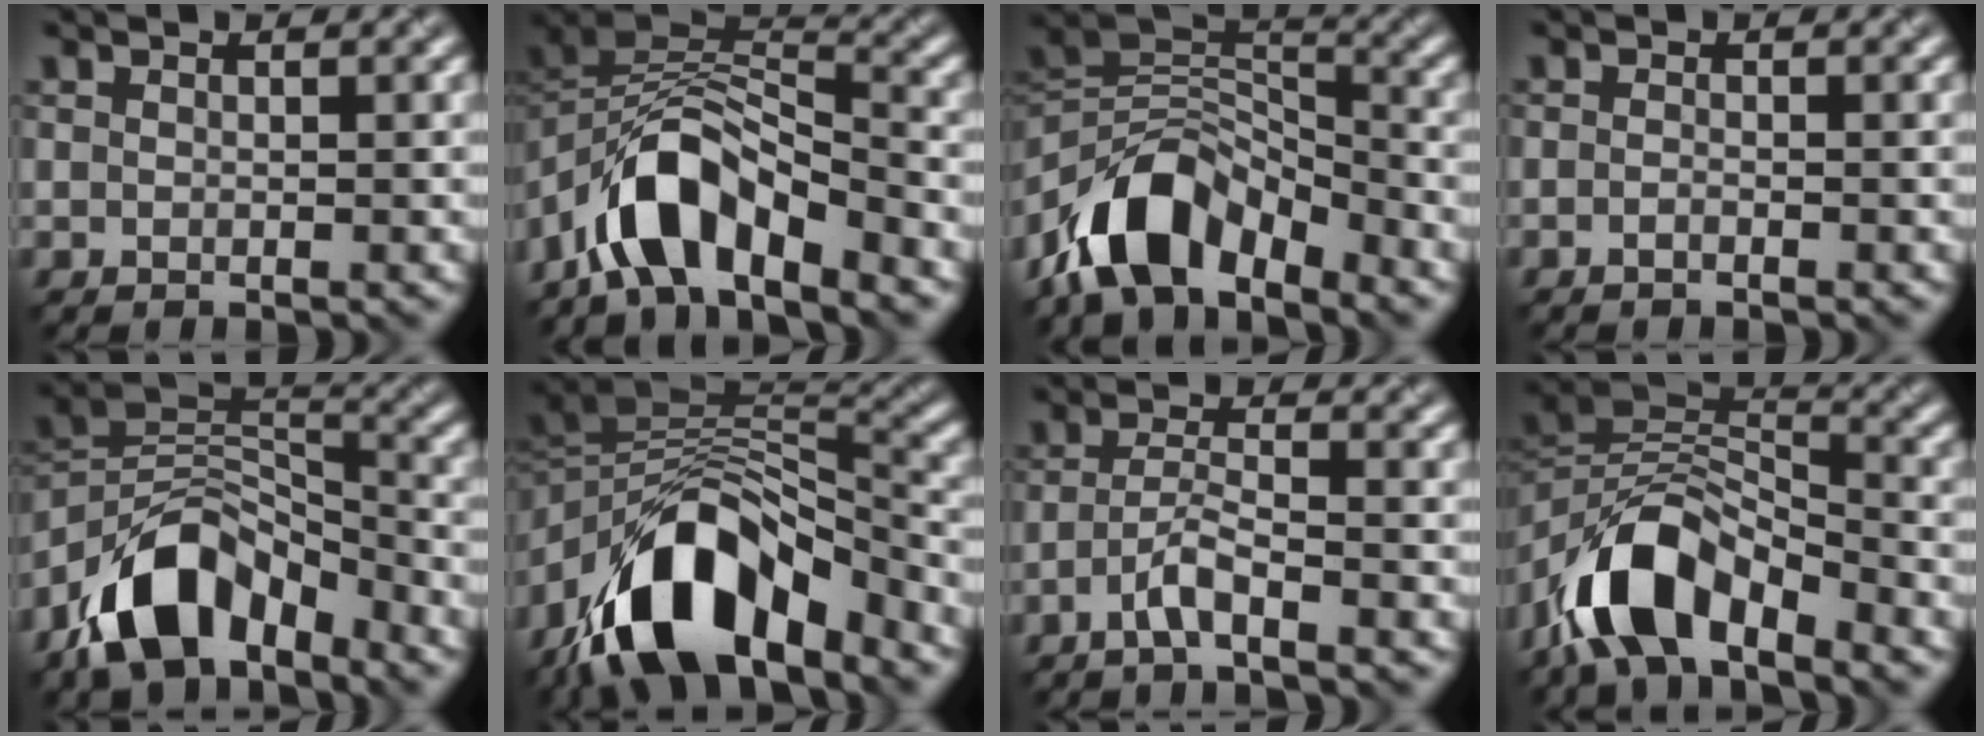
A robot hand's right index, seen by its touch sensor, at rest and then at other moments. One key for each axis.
{"total": 7.8, "fx": -4.8, "fy": 3.3, "fz": 5.1, "tx": -0.078, "ty": 0.008, "tz": -0.095}
{"total": 8.7, "fx": -5.8, "fy": 4.2, "fz": 4.9, "tx": -0.076, "ty": 0.007, "tz": -0.115}
{"total": 0.7, "fx": -0.5, "fy": 0.2, "fz": 0.5, "tx": -0.009, "ty": -0.001, "tz": -0.010}
{"total": 9.7, "fx": -6.5, "fy": 4.7, "fz": 5.5, "tx": -0.088, "ty": 0.008, "tz": -0.130}
{"total": 12.6, "fx": -7.4, "fy": 5.3, "fz": 8.7, "tx": -0.143, "ty": 0.005, "tz": -0.137}
{"total": 2.9, "fx": -1.9, "fy": 0.3, "fz": 2.1, "tx": -0.044, "ty": 0.010, "tz": -0.044}
{"total": 8.7, "fx": -5.4, "fy": 3.9, "fz": 5.6, "tx": -0.099, "ty": 0.008, "tz": -0.107}